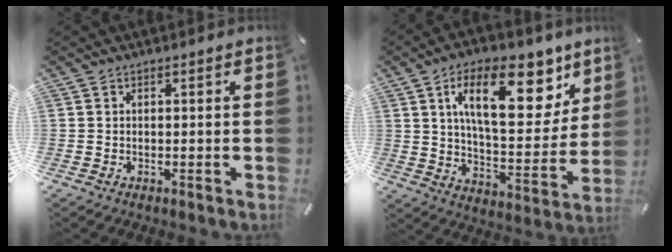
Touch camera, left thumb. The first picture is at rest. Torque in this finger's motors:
{"motor_torque": [2.45, 2.56, 2.20, -0.57, 0.54]}